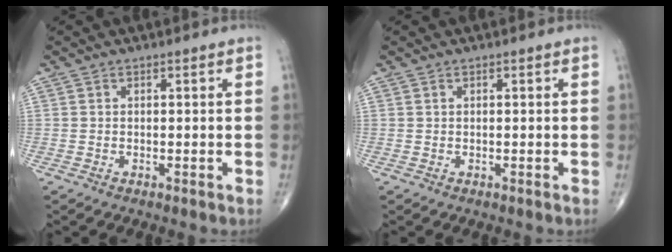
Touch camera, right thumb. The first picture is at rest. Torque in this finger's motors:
{"motor_torque": [-0.05, 0.00, -0.03, 0.00, 0.00]}